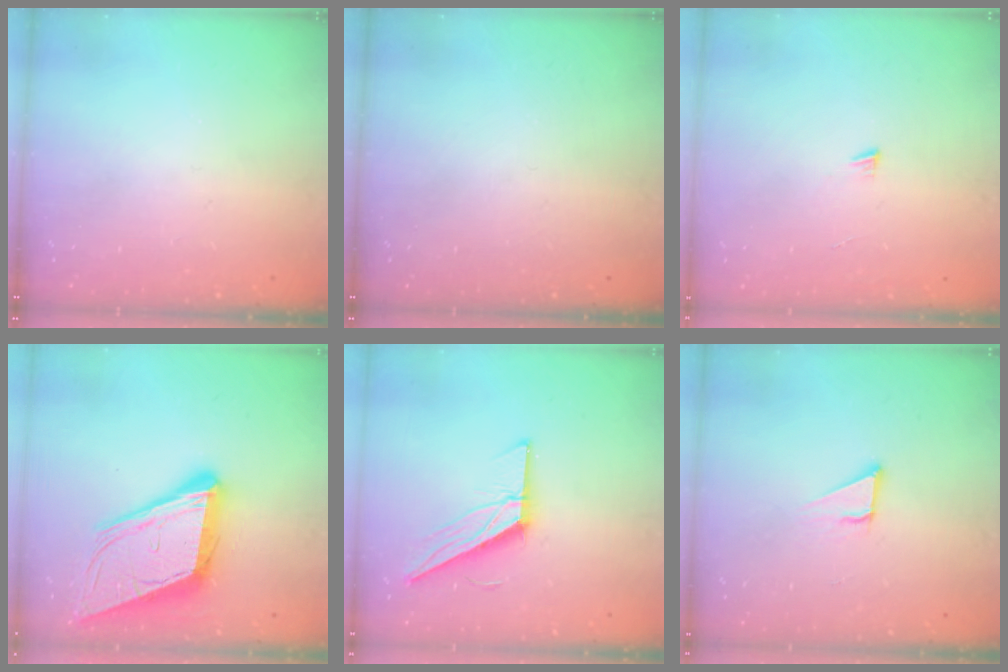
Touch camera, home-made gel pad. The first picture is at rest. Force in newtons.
{"total": 0.0}
{"total": 3.0, "press": 3.0, "slide": 0.3}
{"total": 18.1, "press": 17.5, "slide": 4.3}
{"total": 11.5, "press": 11.5, "slide": 0.2}
{"total": 3.5, "press": 3.5, "slide": 0.2}